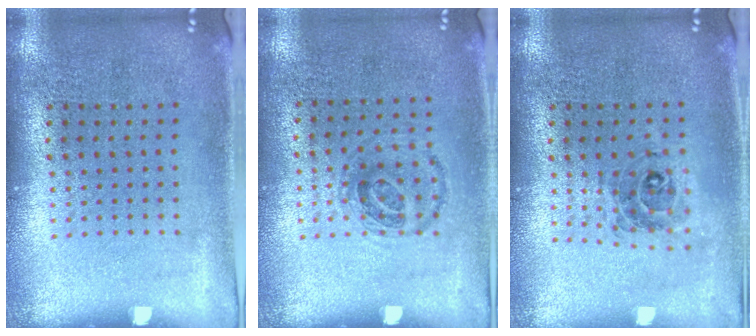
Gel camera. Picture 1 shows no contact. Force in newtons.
{"total": 0.9, "press": 0.8, "slide": 0.5}
{"total": 0.6, "press": 0.6, "slide": 0.2}